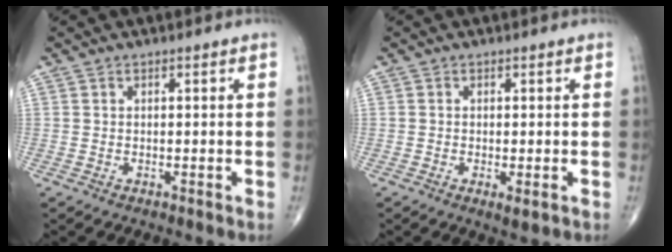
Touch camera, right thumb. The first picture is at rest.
{"total": 2.1, "force": [-0.7, 0.5, 1.9], "torque": [-0.035, -0.008, -0.011]}